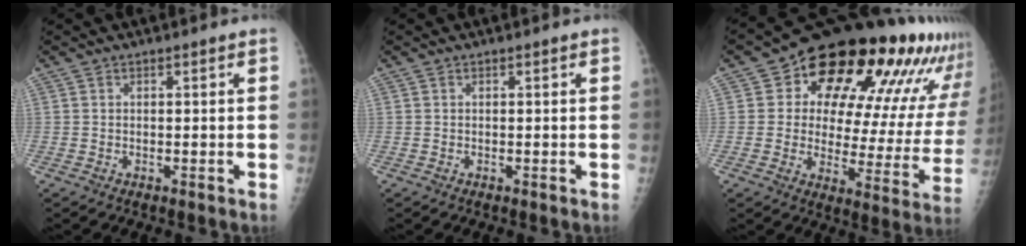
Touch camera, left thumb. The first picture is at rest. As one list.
[{"total": 0.0}, {"total": 25.8, "force": [14.8, 11.4, 17.8], "torque": [-0.207, -0.043, 0.196]}]